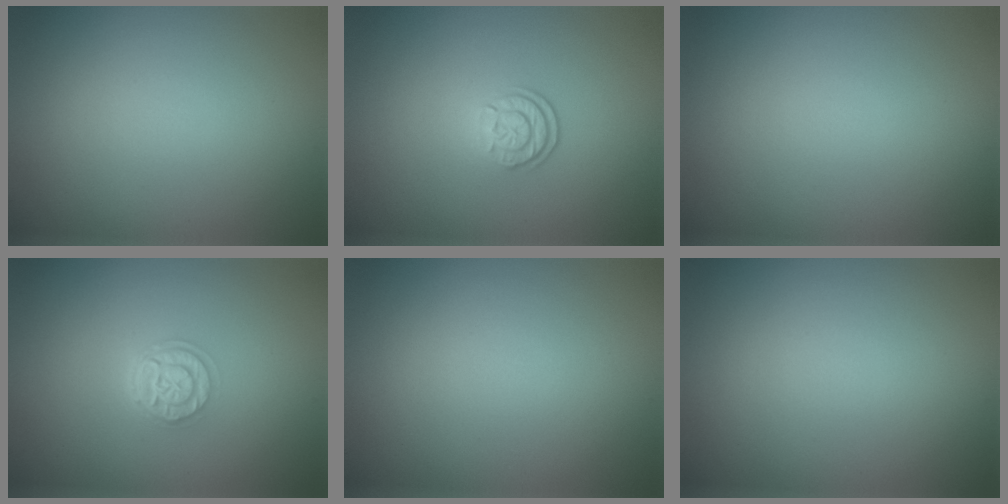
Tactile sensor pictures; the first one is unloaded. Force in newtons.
{"total": 2.1, "press": 1.8, "slide": 1.2}
{"total": 0.0}
{"total": 2.8, "press": 2.1, "slide": 1.8}
{"total": 0.0}
{"total": 0.0}